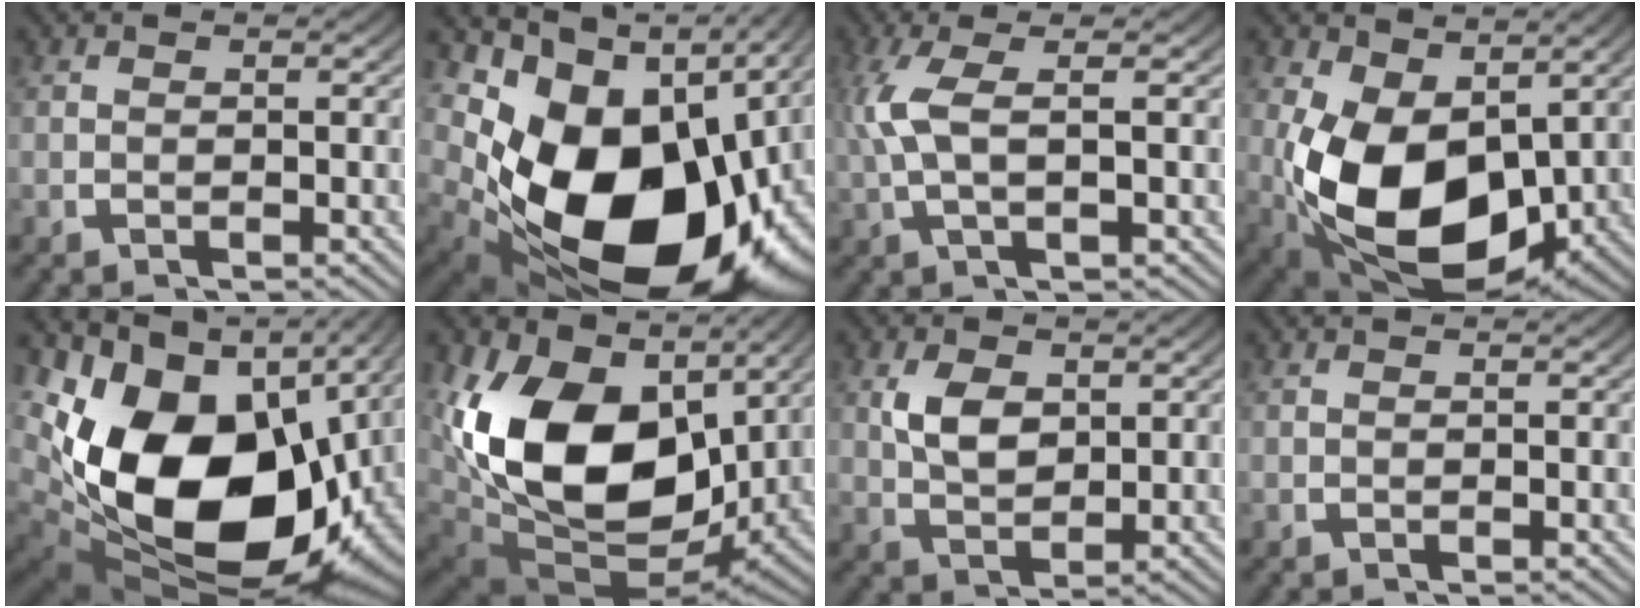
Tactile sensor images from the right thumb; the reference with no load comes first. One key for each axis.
{"total": 21.9, "fx": -0.8, "fy": 13.8, "fz": 17.0, "tx": -0.297, "ty": -0.058, "tz": 0.021}
{"total": 5.1, "fx": 0.9, "fy": 1.9, "fz": 4.7, "tx": -0.111, "ty": 0.000, "tz": 0.022}
{"total": 14.9, "fx": -1.8, "fy": 9.6, "fz": 11.2, "tx": -0.240, "ty": -0.073, "tz": 0.009}
{"total": 24.9, "fx": -1.3, "fy": 15.9, "fz": 19.1, "tx": -0.357, "ty": -0.062, "tz": 0.016}
{"total": 19.1, "fx": 0.1, "fy": 12.1, "fz": 14.8, "tx": -0.332, "ty": -0.073, "tz": 0.043}
{"total": 4.2, "fx": 1.0, "fy": 2.8, "fz": 3.0, "tx": -0.064, "ty": -0.020, "tz": 0.033}
{"total": 0.0}